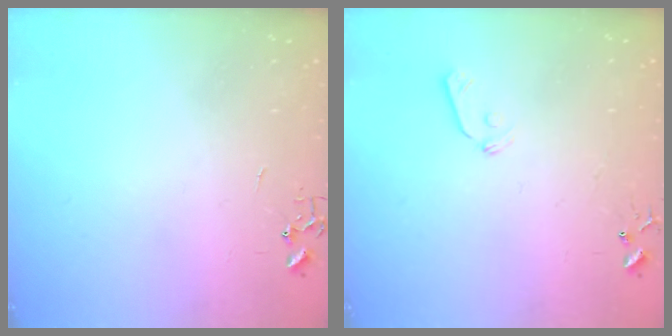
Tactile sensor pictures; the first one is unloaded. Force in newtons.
{"total": 5.9, "press": 5.8, "slide": 0.6}